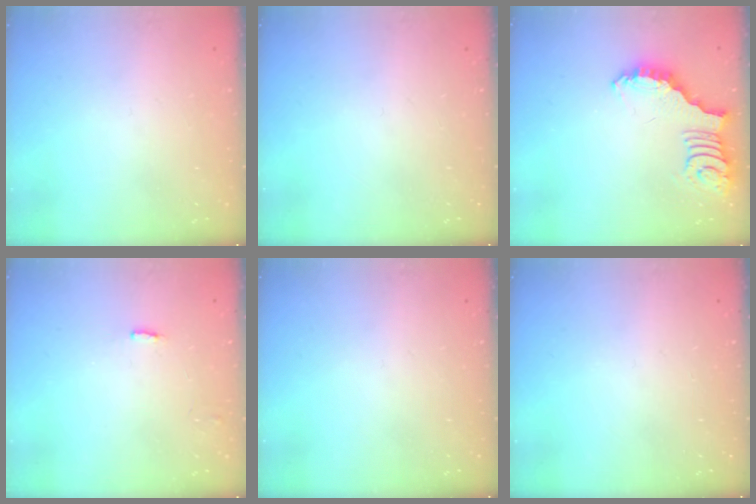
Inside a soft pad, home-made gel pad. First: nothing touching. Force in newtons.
{"total": 0.0}
{"total": 2.5, "press": 2.4, "slide": 0.5}
{"total": 1.3, "press": 1.3, "slide": 0.2}
{"total": 0.0}
{"total": 0.0}